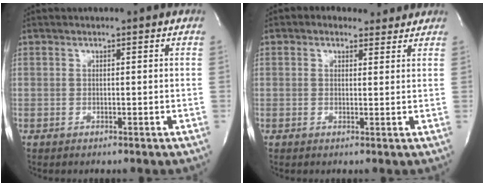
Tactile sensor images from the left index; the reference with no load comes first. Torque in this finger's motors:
{"motor_torque": [0.48, -0.42, 0.17, 0.06]}